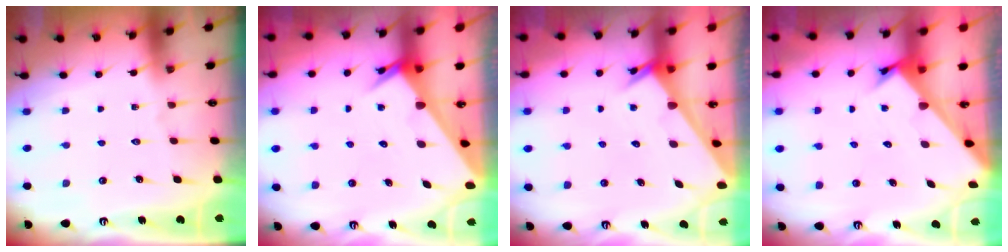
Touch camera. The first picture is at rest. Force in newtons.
{"total": 2.4, "press": 2.4, "slide": 0.1}
{"total": 1.8, "press": 1.8, "slide": 0.1}
{"total": 2.7, "press": 2.7, "slide": 0.3}